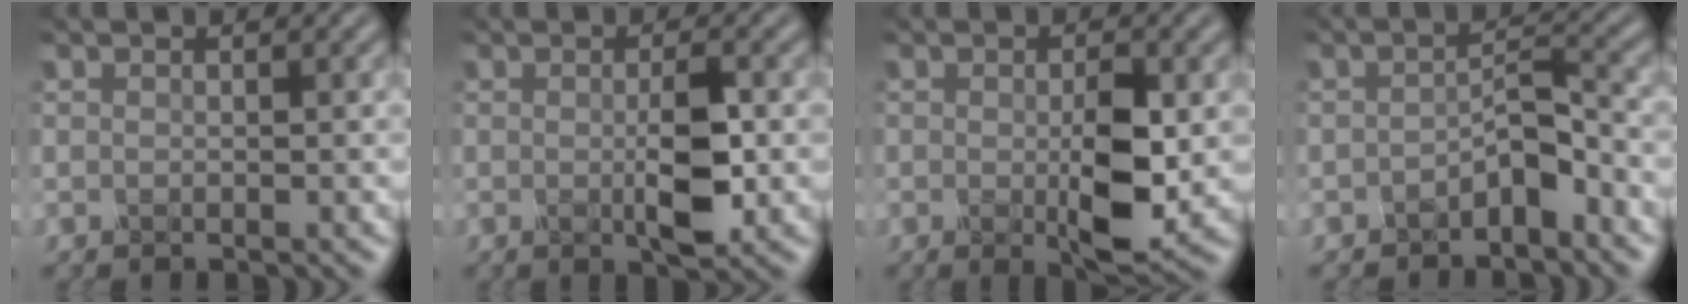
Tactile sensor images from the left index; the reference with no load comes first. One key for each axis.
{"total": 3.1, "fx": -0.3, "fy": 0.5, "fz": 3.1, "tx": -0.074, "ty": -0.005, "tz": 0.000}
{"total": 4.9, "fx": -0.6, "fy": 1.4, "fz": 4.7, "tx": -0.100, "ty": -0.010, "tz": -0.001}
{"total": 2.0, "fx": -1.5, "fy": 0.1, "fz": 1.3, "tx": -0.039, "ty": 0.009, "tz": -0.024}